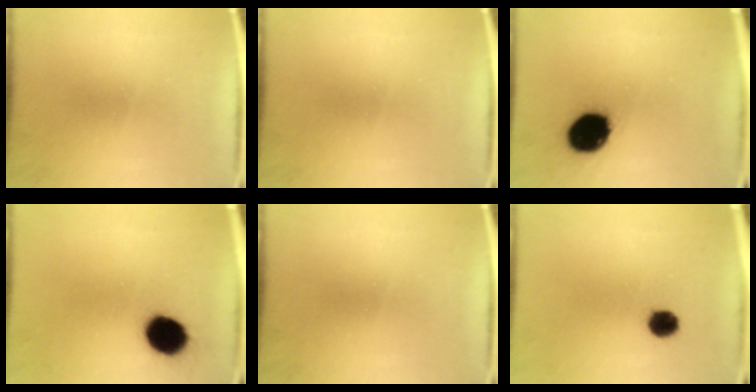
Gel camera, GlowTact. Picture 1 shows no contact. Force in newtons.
{"total": 0.0}
{"total": 14.4}
{"total": 10.5}
{"total": 0.0}
{"total": 3.8}